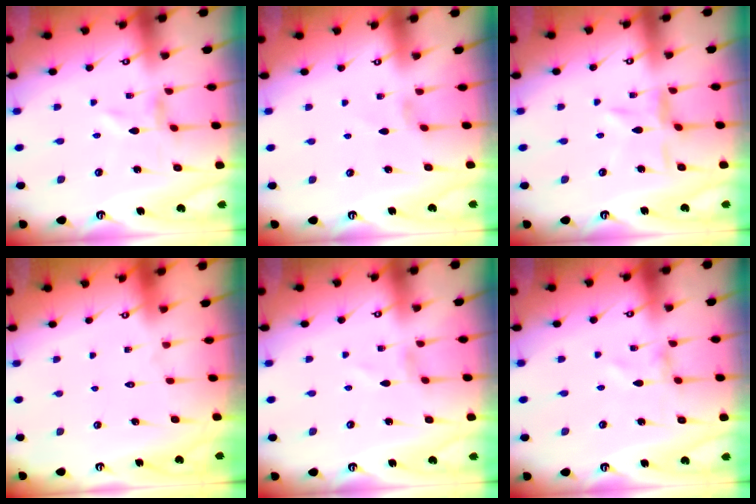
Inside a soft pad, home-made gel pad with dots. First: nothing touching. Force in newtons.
{"total": 0.7, "press": 0.6, "slide": 0.3}
{"total": 4.6, "press": 4.6, "slide": 0.4}
{"total": 1.7, "press": 1.7, "slide": 0.1}
{"total": 0.8, "press": 0.8, "slide": 0.1}
{"total": 0.0}